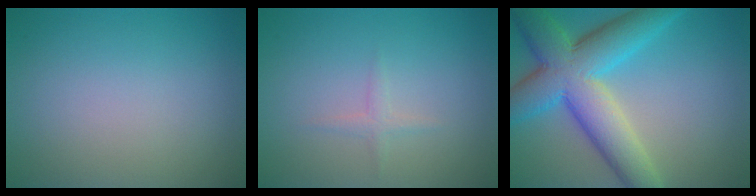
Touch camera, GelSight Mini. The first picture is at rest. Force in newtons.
{"total": 0.9, "press": 0.9, "slide": 0.0}
{"total": 10.2, "press": 10.2, "slide": 0.5}